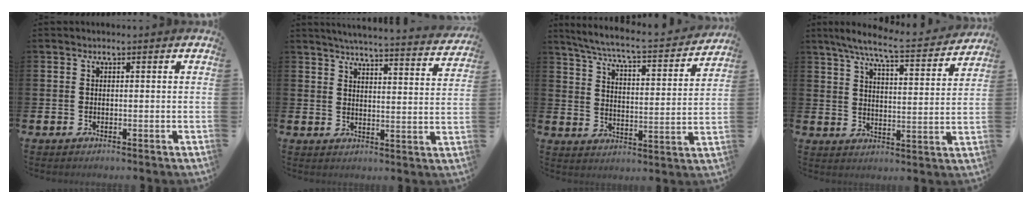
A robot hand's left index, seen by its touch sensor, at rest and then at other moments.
{"total": 5.0, "force": [4.8, -0.1, 1.2], "torque": [-0.029, -0.041, 0.080]}
{"total": 6.2, "force": [5.5, 0.4, 2.9], "torque": [-0.084, -0.040, 0.088]}
{"total": 7.5, "force": [6.7, 0.5, 3.5], "torque": [-0.087, -0.040, 0.112]}